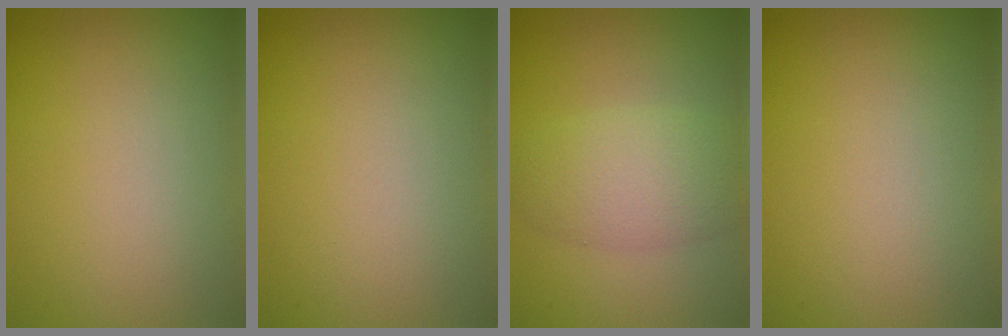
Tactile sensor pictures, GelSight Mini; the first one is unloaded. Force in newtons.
{"total": 0.0}
{"total": 4.3, "press": 4.3, "slide": 0.2}
{"total": 0.0}